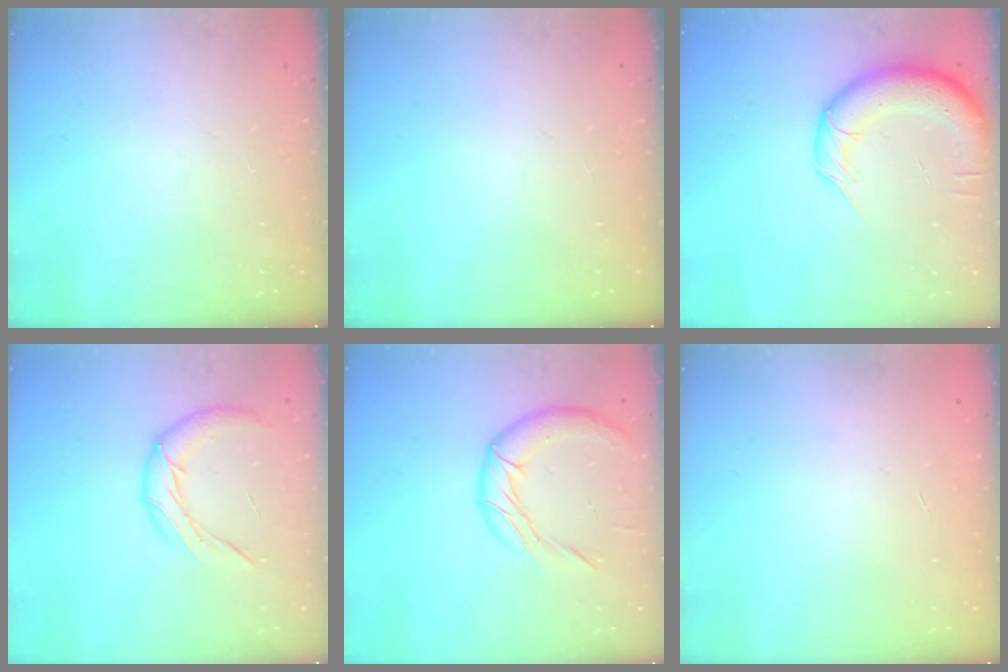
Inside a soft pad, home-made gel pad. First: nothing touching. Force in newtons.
{"total": 0.0}
{"total": 11.4, "press": 11.0, "slide": 3.1}
{"total": 10.3, "press": 10.2, "slide": 1.2}
{"total": 12.8, "press": 12.8, "slide": 0.9}
{"total": 0.0}